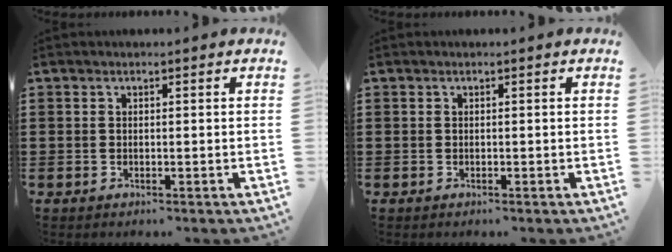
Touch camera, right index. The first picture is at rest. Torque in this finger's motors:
{"motor_torque": [-0.02, -0.03, -0.02, -0.03]}